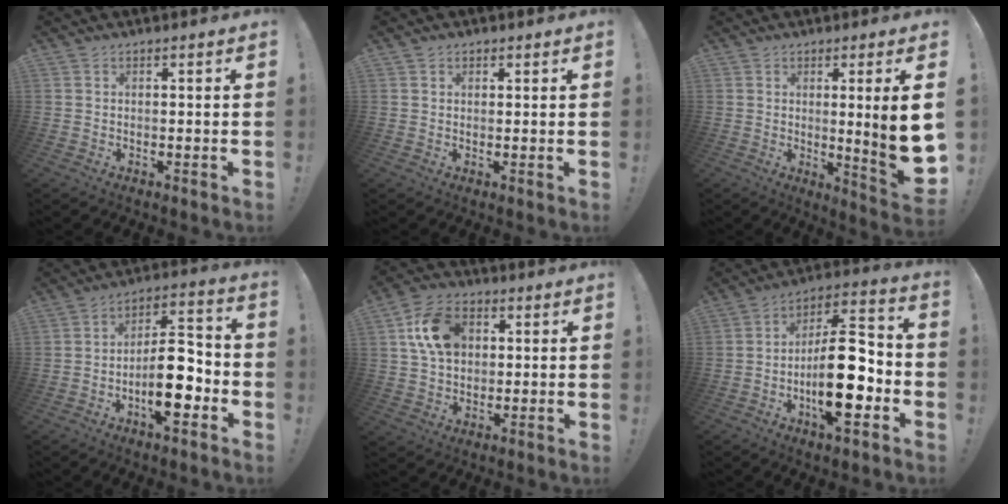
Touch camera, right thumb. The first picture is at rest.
{"total": 1.2, "force": [0.7, 1.0, 0.2], "torque": [0.006, -0.004, 0.012]}
{"total": 11.4, "force": [0.5, -0.2, 11.4], "torque": [-0.169, -0.015, 0.005]}
{"total": 15.5, "force": [-5.5, 6.2, 13.1], "torque": [-0.215, 0.033, -0.087]}
{"total": 13.2, "force": [3.5, 9.7, 8.2], "torque": [-0.131, 0.008, 0.072]}
{"total": 20.7, "force": [-5.6, 7.6, 18.5], "torque": [-0.322, 0.029, -0.086]}